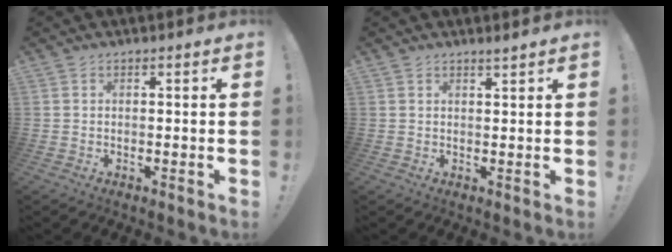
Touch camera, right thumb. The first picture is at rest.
{"total": 1.4, "force": [1.2, -0.1, 0.6], "torque": [-0.014, -0.004, 0.022]}